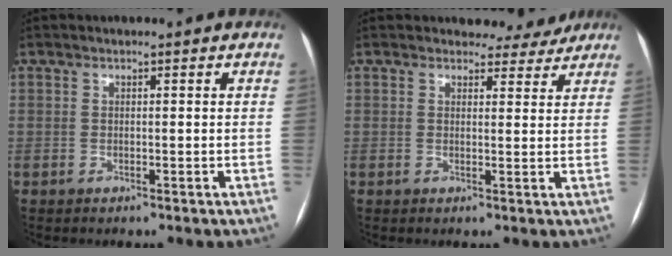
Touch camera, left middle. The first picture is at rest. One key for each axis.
{"total": 4.1, "fx": 3.8, "fy": 1.5, "fz": 0.2, "tx": 0.003, "ty": -0.003, "tz": 0.036}